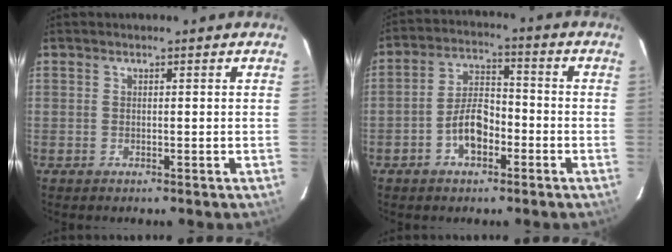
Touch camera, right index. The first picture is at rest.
{"total": 7.5, "force": [-3.3, 3.9, 5.4], "torque": [-0.107, 0.019, -0.054]}